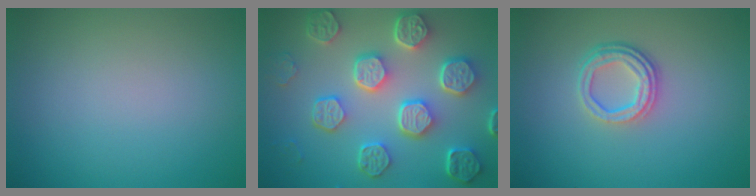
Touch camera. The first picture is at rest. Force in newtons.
{"total": 8.1, "press": 6.1, "slide": 5.4}
{"total": 3.4, "press": 2.6, "slide": 2.3}